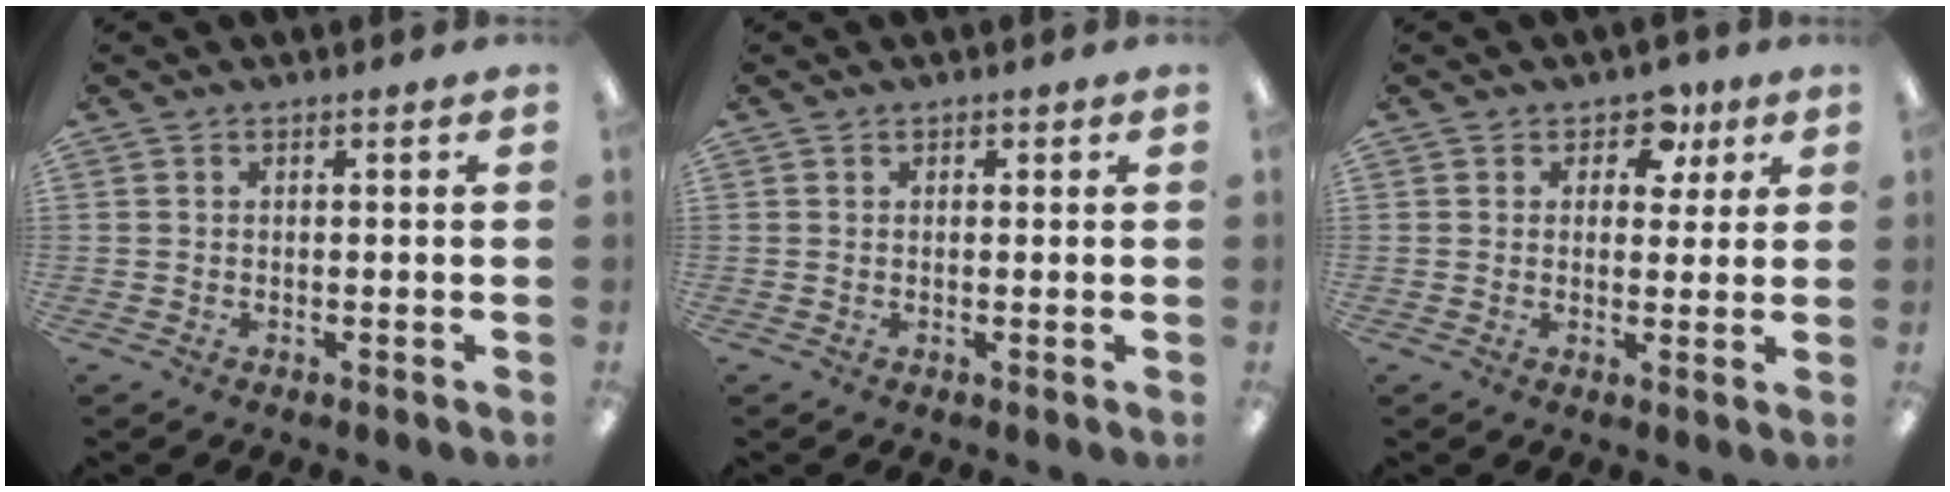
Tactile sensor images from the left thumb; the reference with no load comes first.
{"total": 0.7, "force": [0.4, 0.6, 0.1], "torque": [-0.001, 0.004, 0.007]}
{"total": 6.4, "force": [3.5, 4.4, 3.0], "torque": [-0.033, -0.007, 0.058]}